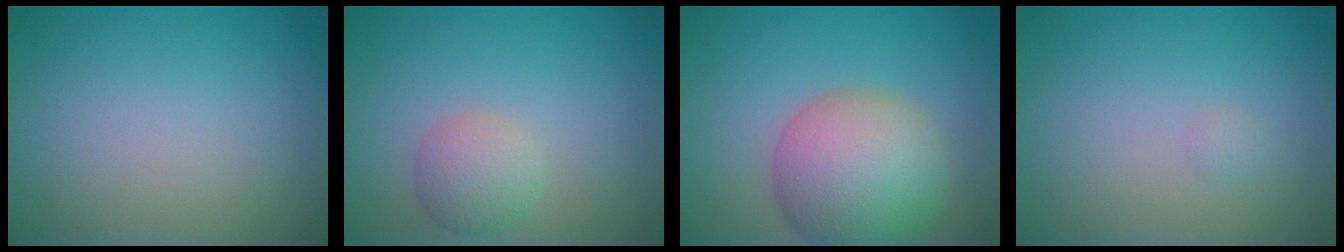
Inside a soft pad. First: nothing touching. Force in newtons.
{"total": 2.7, "press": 2.7, "slide": 0.1}
{"total": 9.2, "press": 9.2, "slide": 0.6}
{"total": 0.5, "press": 0.5, "slide": 0.0}